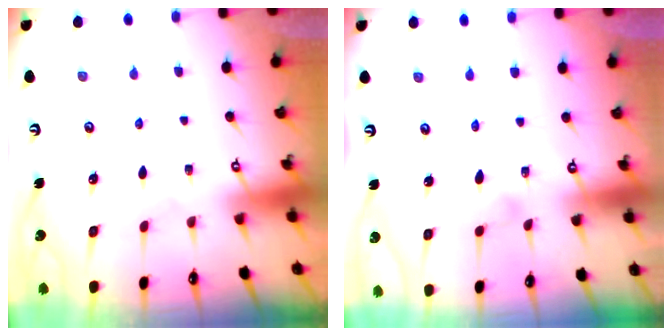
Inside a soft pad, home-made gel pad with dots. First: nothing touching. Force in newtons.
{"total": 3.2, "press": 3.2, "slide": 0.3}